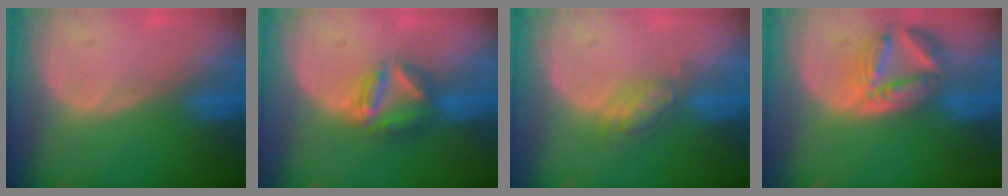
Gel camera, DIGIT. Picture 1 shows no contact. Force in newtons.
{"total": 6.2, "press": 5.5, "slide": 2.8}
{"total": 4.6, "press": 4.1, "slide": 2.2}
{"total": 8.2, "press": 7.3, "slide": 3.8}